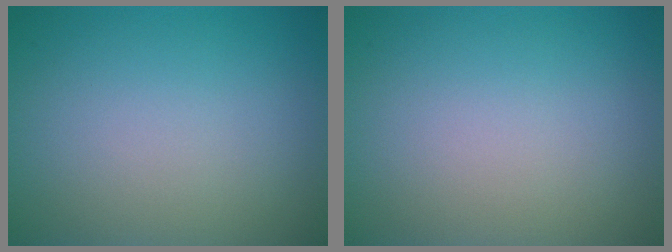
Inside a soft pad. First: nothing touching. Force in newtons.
{"total": 0.0}